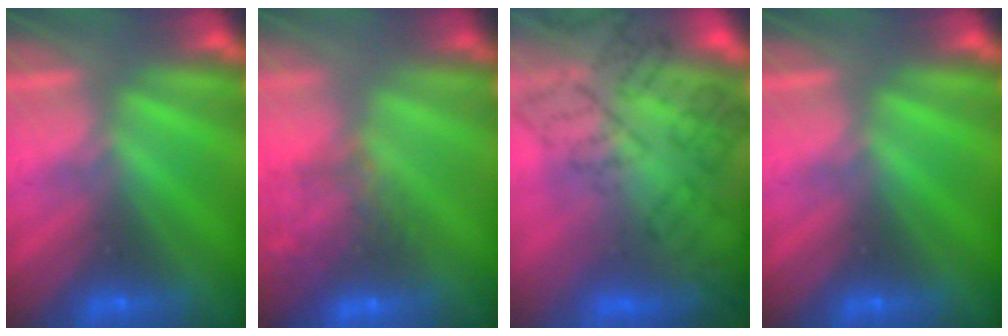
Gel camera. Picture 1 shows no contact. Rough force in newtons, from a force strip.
{"total": 9.9}
{"total": 8.7}
{"total": 0.0}